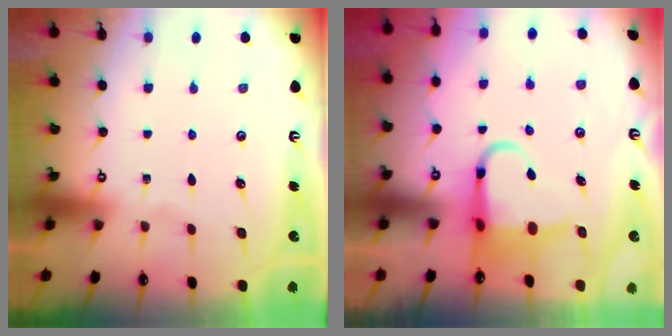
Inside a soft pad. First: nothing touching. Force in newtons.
{"total": 6.6, "press": 6.4, "slide": 1.6}